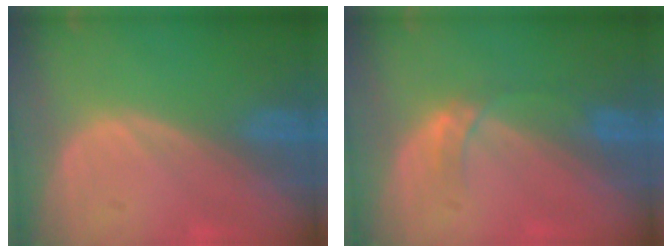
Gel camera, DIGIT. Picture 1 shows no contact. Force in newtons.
{"total": 3.0, "press": 2.7, "slide": 1.3}